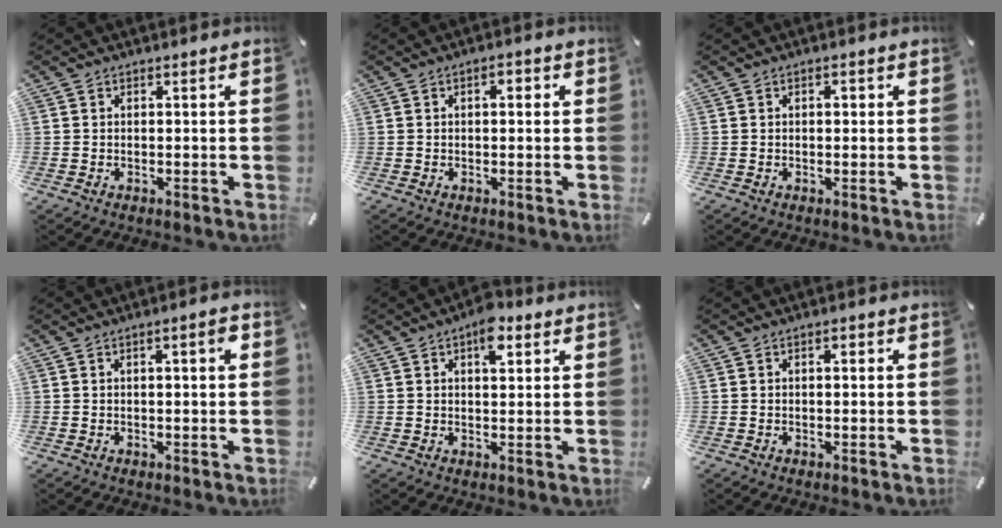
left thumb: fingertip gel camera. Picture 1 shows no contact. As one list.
[{"total": 1.9, "force": [0.2, 1.1, 1.6], "torque": [-0.024, 0.006, -0.001]}, {"total": 1.0, "force": [0.2, 0.7, 0.6], "torque": [-0.005, 0.003, -0.001]}, {"total": 2.6, "force": [0.7, 0.6, 2.4], "torque": [-0.039, 0.003, 0.008]}, {"total": 6.6, "force": [3.3, 3.4, 4.6], "torque": [-0.058, -0.005, 0.051]}, {"total": 1.1, "force": [0.2, 0.6, 0.9], "torque": [-0.010, 0.004, -0.001]}]